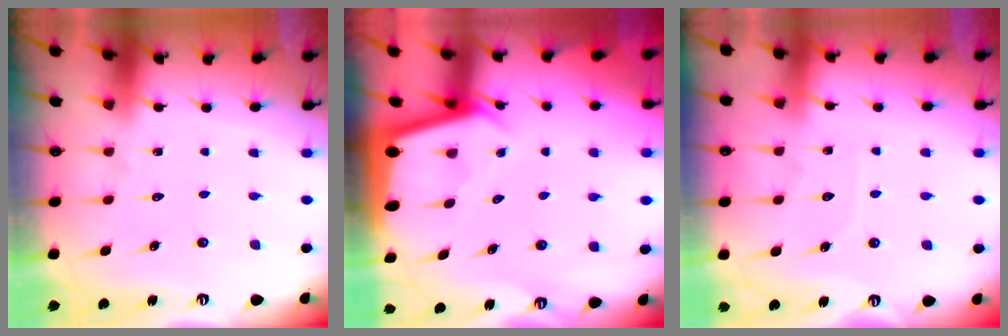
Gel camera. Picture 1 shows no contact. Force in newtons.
{"total": 2.4, "press": 2.4, "slide": 0.3}
{"total": 3.6, "press": 3.6, "slide": 0.5}